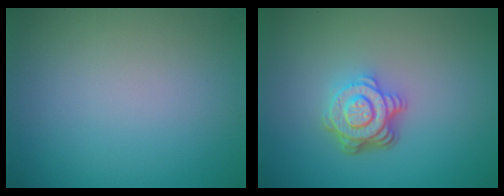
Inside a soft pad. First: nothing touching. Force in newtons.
{"total": 4.7, "press": 3.4, "slide": 3.3}